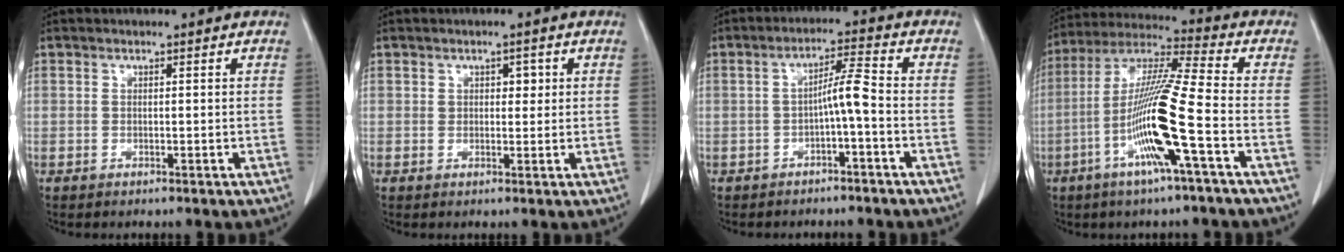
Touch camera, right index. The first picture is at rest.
{"total": 1.9, "force": [0.7, 1.2, 1.3], "torque": [-0.014, 0.002, 0.009]}
{"total": 4.4, "force": [-1.3, -0.1, 4.2], "torque": [-0.070, 0.014, -0.021]}
{"total": 14.6, "force": [-4.8, -0.8, 13.8], "torque": [-0.277, -0.007, -0.100]}